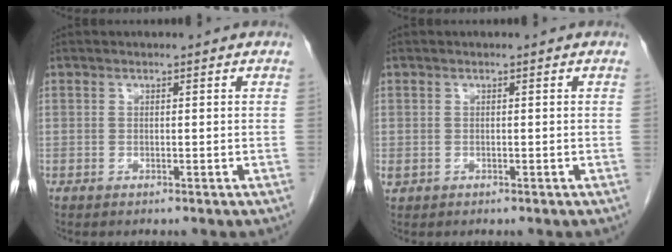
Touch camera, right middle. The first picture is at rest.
{"total": 0.8, "force": [-0.1, 0.7, 0.3], "torque": [-0.005, 0.003, 0.004]}